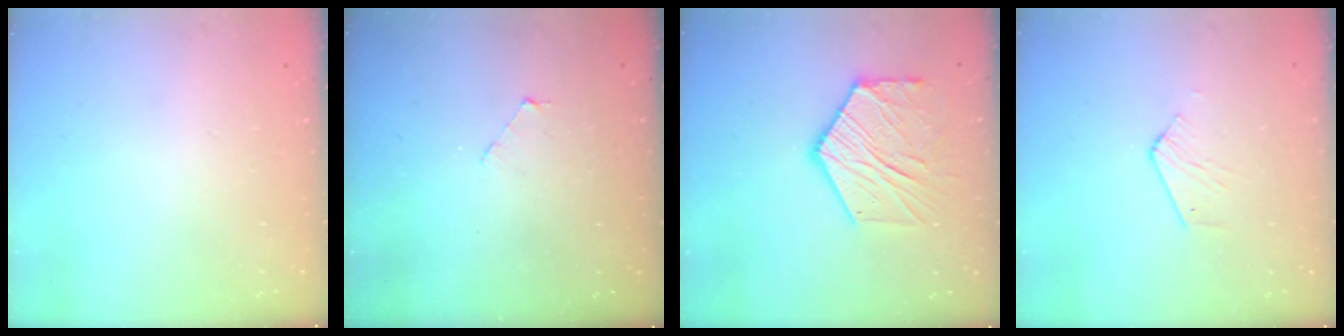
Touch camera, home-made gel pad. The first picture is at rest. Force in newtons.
{"total": 1.9, "press": 1.9, "slide": 0.2}
{"total": 14.8, "press": 14.7, "slide": 1.4}
{"total": 2.6, "press": 2.6, "slide": 0.1}